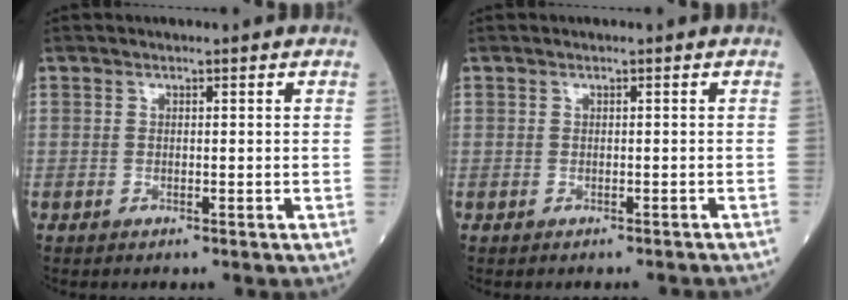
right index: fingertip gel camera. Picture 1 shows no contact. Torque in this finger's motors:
{"motor_torque": [-1.82, -0.32, -1.05, -0.21]}